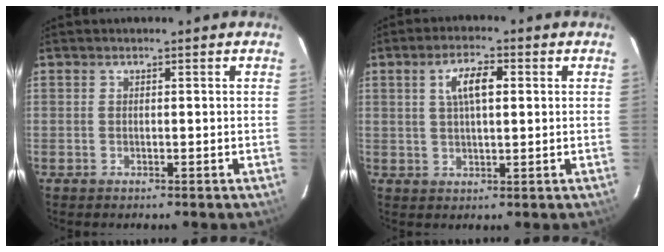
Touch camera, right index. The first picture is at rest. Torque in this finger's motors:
{"motor_torque": [0.18, 0.10, 0.20, 0.07]}